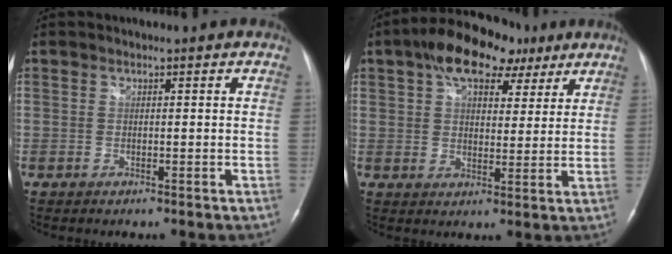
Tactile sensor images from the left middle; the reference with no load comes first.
{"total": 13.0, "force": [7.8, 6.6, 8.0], "torque": [-0.130, 0.041, 0.126]}